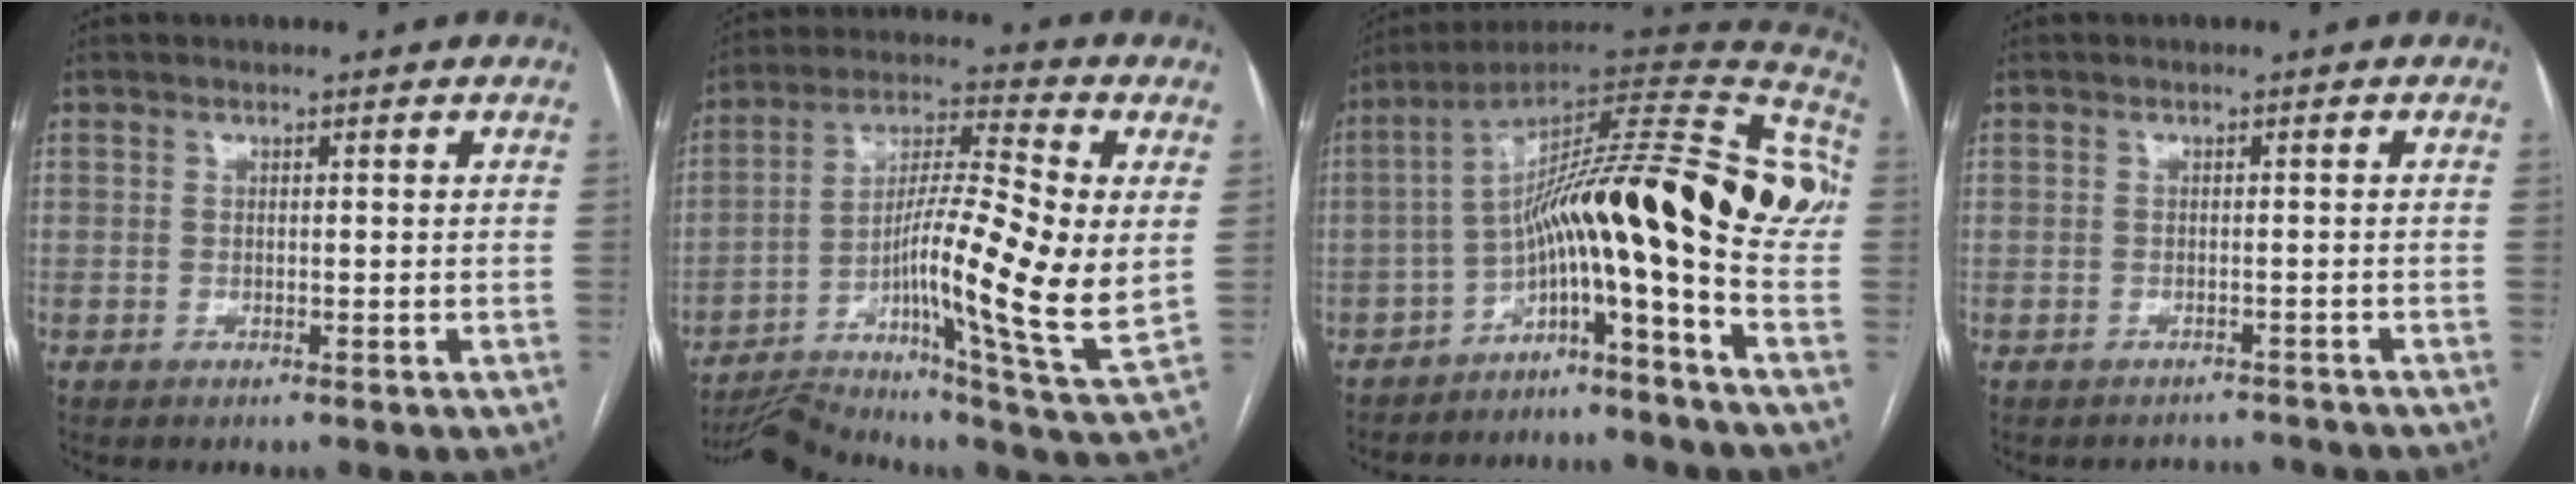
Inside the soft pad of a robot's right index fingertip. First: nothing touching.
{"total": 21.2, "force": [-2.7, 1.7, 20.9], "torque": [-0.350, 0.005, -0.048]}
{"total": 20.6, "force": [-3.7, 1.7, 20.2], "torque": [-0.270, 0.076, -0.062]}
{"total": 2.7, "force": [-2.4, 0.5, -1.0], "torque": [0.016, 0.005, -0.032]}